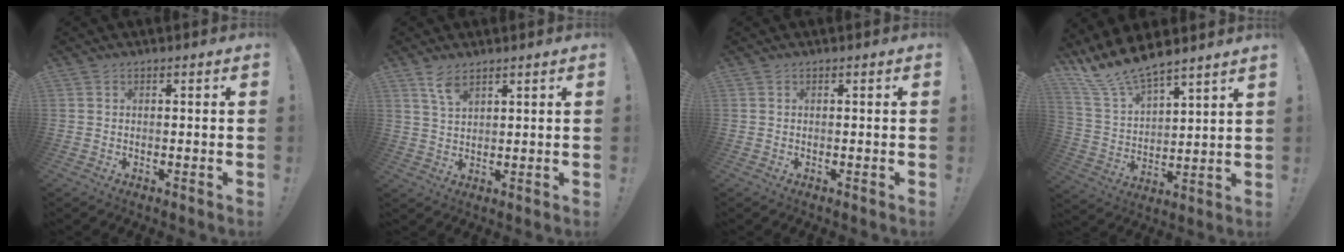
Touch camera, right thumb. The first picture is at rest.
{"total": 4.9, "force": [3.6, 1.7, 2.8], "torque": [-0.051, -0.021, 0.064]}
{"total": 0.0}
{"total": 11.4, "force": [10.6, 1.9, 3.6], "torque": [-0.092, -0.092, 0.194]}